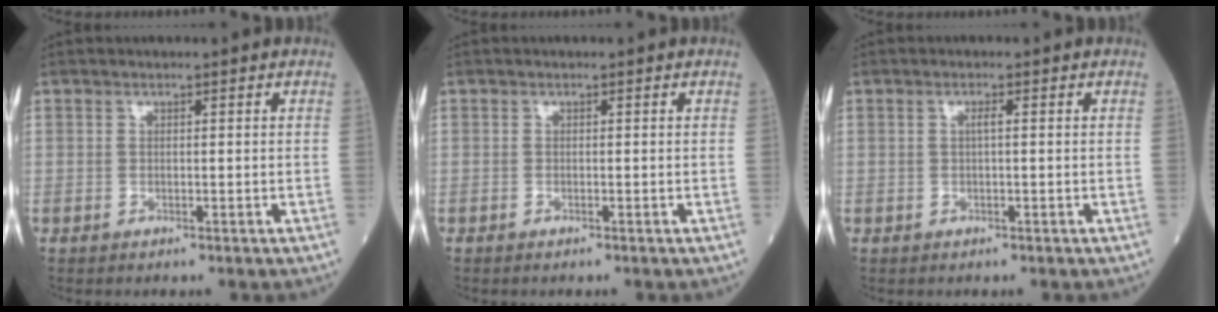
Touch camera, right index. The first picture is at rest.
{"total": 0.0}
{"total": 0.9, "force": [0.1, 0.0, 0.9], "torque": [-0.018, 0.002, 0.001]}